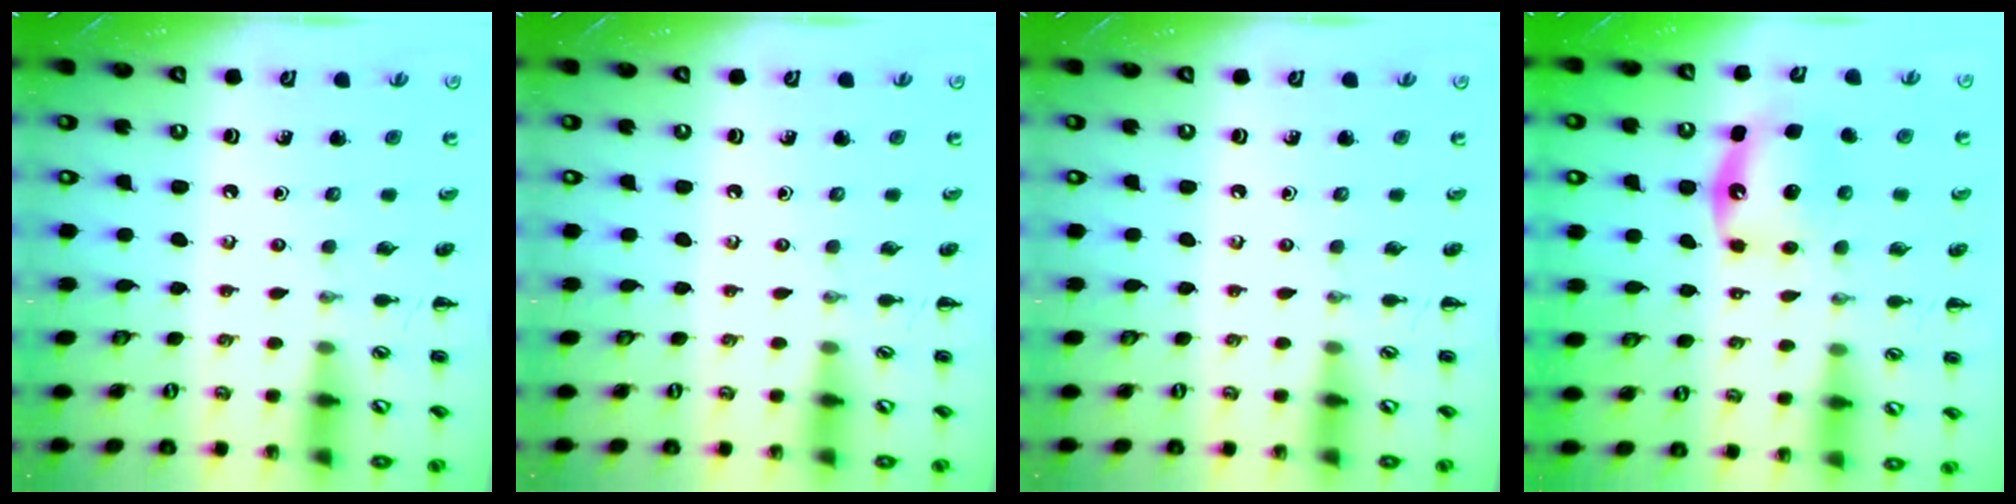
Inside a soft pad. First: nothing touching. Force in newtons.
{"total": 0.0}
{"total": 0.0}
{"total": 5.6, "press": 5.6, "slide": 0.9}